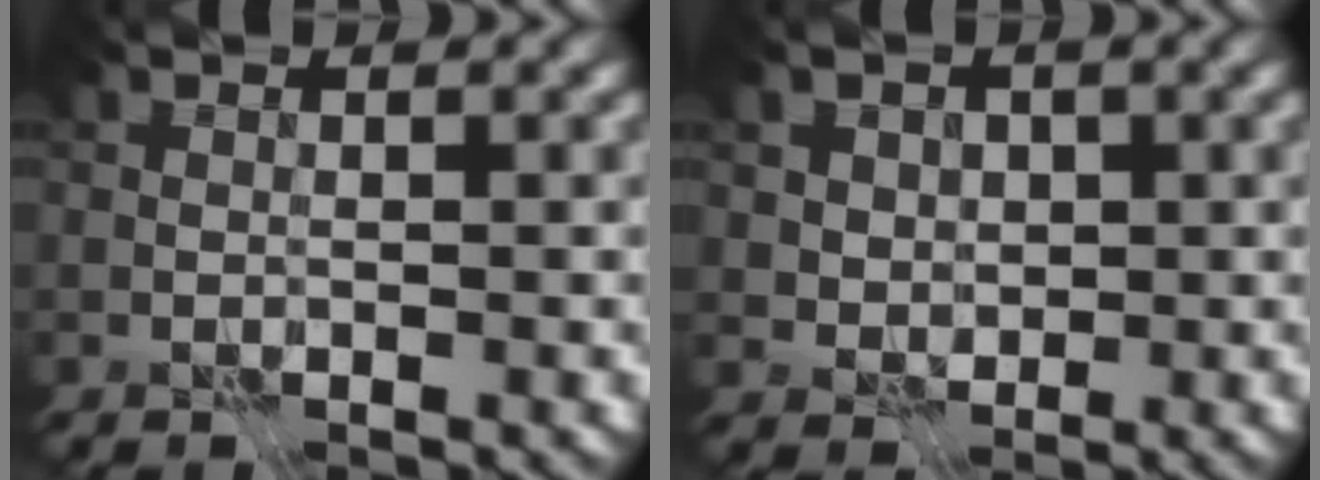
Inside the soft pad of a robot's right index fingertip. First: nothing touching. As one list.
[{"total": 3.2, "force": [1.2, 2.6, 1.5], "torque": [-0.024, 0.005, 0.020]}]